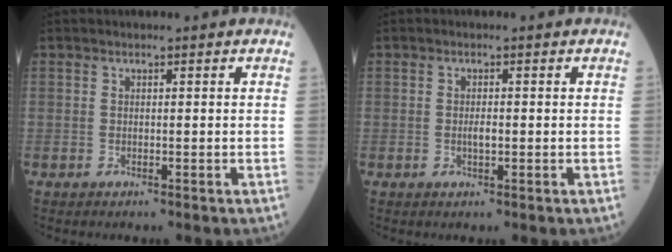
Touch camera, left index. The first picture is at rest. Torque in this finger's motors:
{"motor_torque": [0.39, 0.03, 0.03, 0.01]}